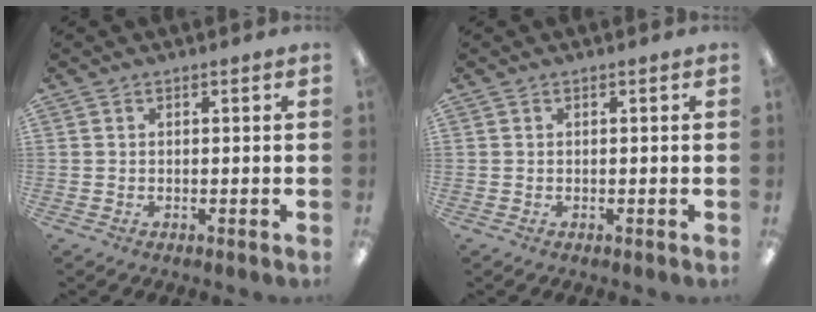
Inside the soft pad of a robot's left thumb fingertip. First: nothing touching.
{"total": 0.0}